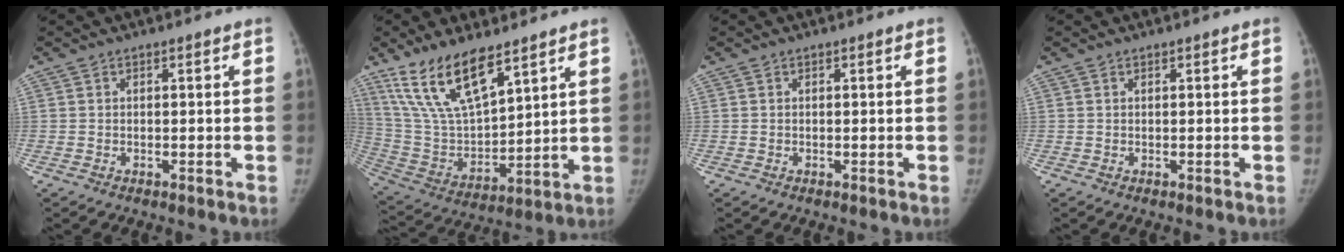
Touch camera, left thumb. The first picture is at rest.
{"total": 16.7, "force": [11.1, 6.2, 10.9], "torque": [-0.183, -0.050, 0.230]}
{"total": 0.0}
{"total": 0.0}